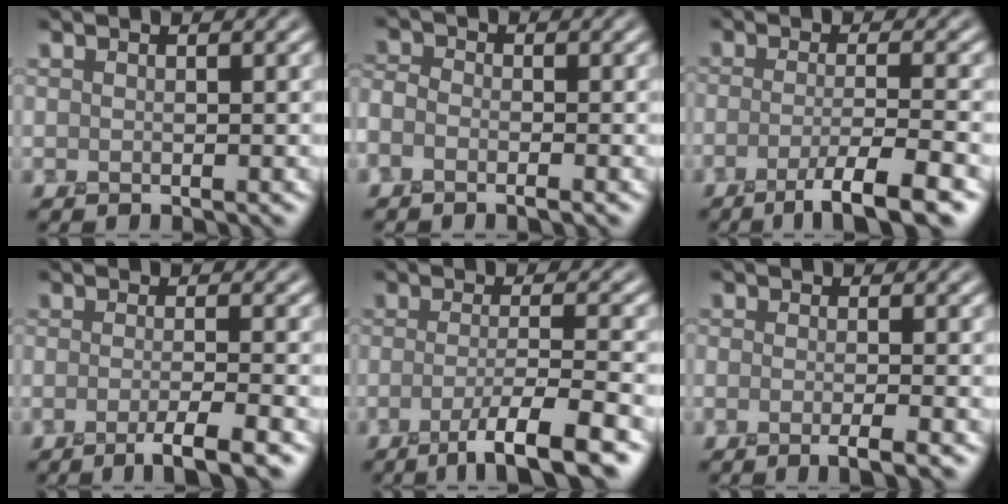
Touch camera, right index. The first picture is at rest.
{"total": 2.2, "force": [-1.3, 1.4, 1.3], "torque": [-0.017, -0.002, -0.033]}
{"total": 5.3, "force": [-3.0, 0.8, 4.4], "torque": [-0.067, -0.002, -0.057]}
{"total": 3.8, "force": [-2.1, 0.7, 3.1], "torque": [-0.049, -0.002, -0.045]}
{"total": 6.2, "force": [-3.4, 1.0, 5.0], "torque": [-0.077, -0.001, -0.064]}
{"total": 2.6, "force": [-1.4, 0.5, 2.1], "torque": [-0.037, -0.005, -0.029]}